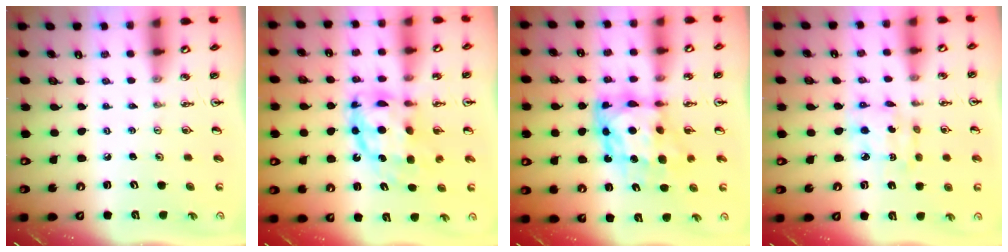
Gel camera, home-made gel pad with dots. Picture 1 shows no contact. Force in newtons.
{"total": 11.9, "press": 11.9, "slide": 1.0}
{"total": 10.8, "press": 10.7, "slide": 1.2}
{"total": 6.6, "press": 6.6, "slide": 0.4}